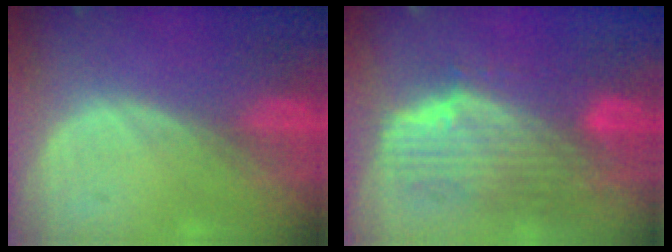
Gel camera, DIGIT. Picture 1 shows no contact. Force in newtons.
{"total": 10.2, "press": 9.0, "slide": 4.8}